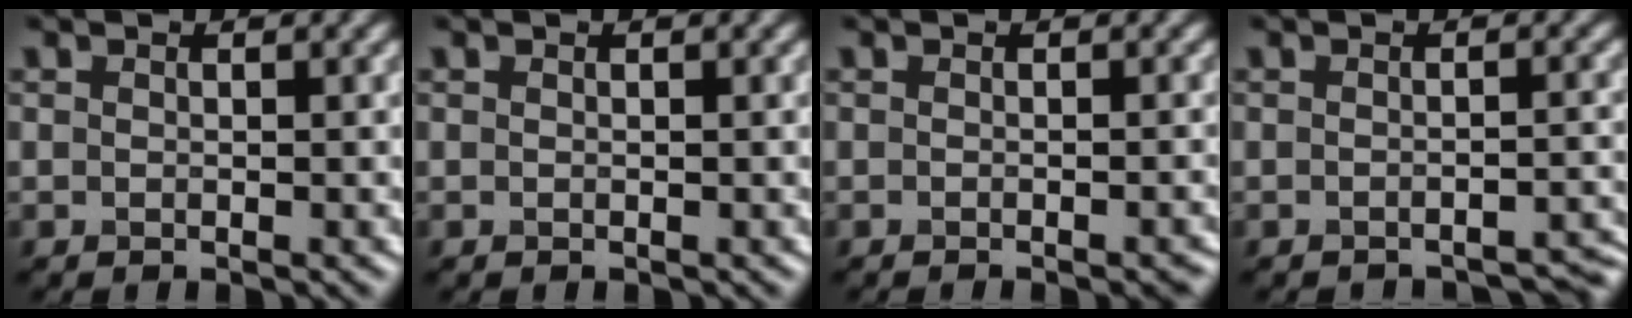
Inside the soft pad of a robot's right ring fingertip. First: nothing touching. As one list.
[{"total": 0.0}, {"total": 1.5, "force": [-1.1, 0.4, 1.0], "torque": [0.002, -0.001, -0.013]}, {"total": 2.6, "force": [-2.5, 0.3, 0.5], "torque": [0.002, 0.001, -0.028]}]